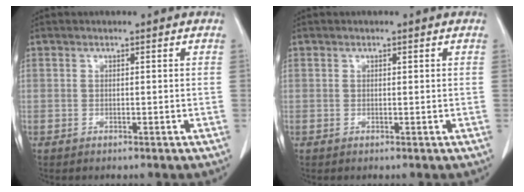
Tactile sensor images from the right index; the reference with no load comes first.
{"total": 0.0}